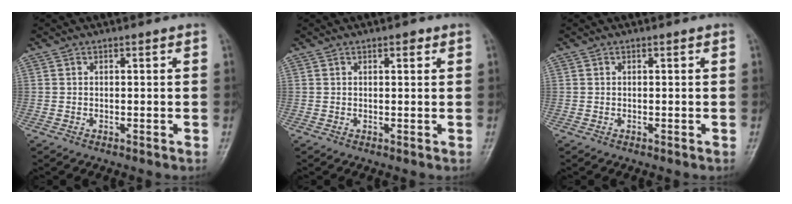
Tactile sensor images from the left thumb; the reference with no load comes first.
{"total": 1.4, "force": [0.8, 0.6, 1.0], "torque": [-0.008, -0.001, 0.009]}
{"total": 0.0}